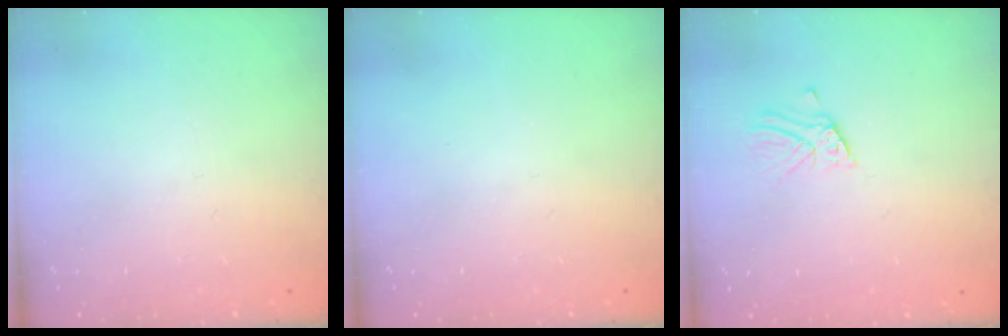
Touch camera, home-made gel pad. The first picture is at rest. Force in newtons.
{"total": 0.0}
{"total": 1.9, "press": 1.9, "slide": 0.1}